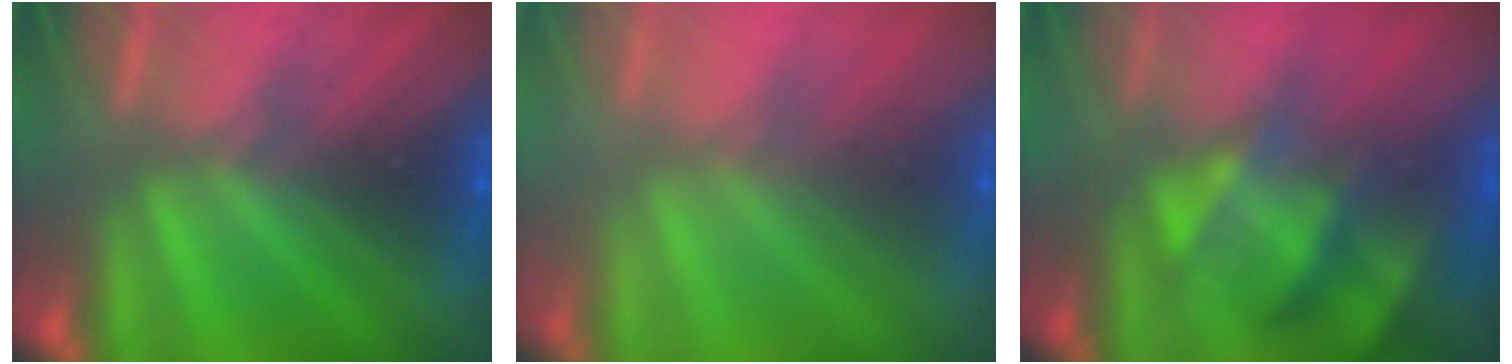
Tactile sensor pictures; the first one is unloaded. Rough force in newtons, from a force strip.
{"total": 2.9}
{"total": 4.8}